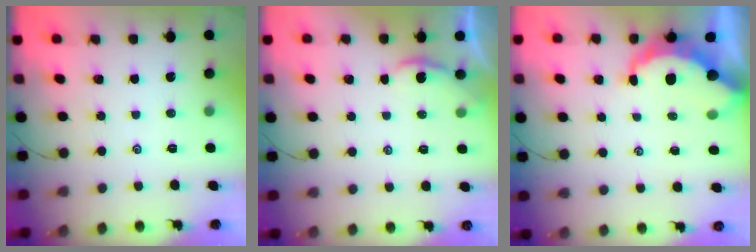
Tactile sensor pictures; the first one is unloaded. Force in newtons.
{"total": 0.9, "press": 0.9, "slide": 0.1}
{"total": 8.0, "press": 8.0, "slide": 0.3}